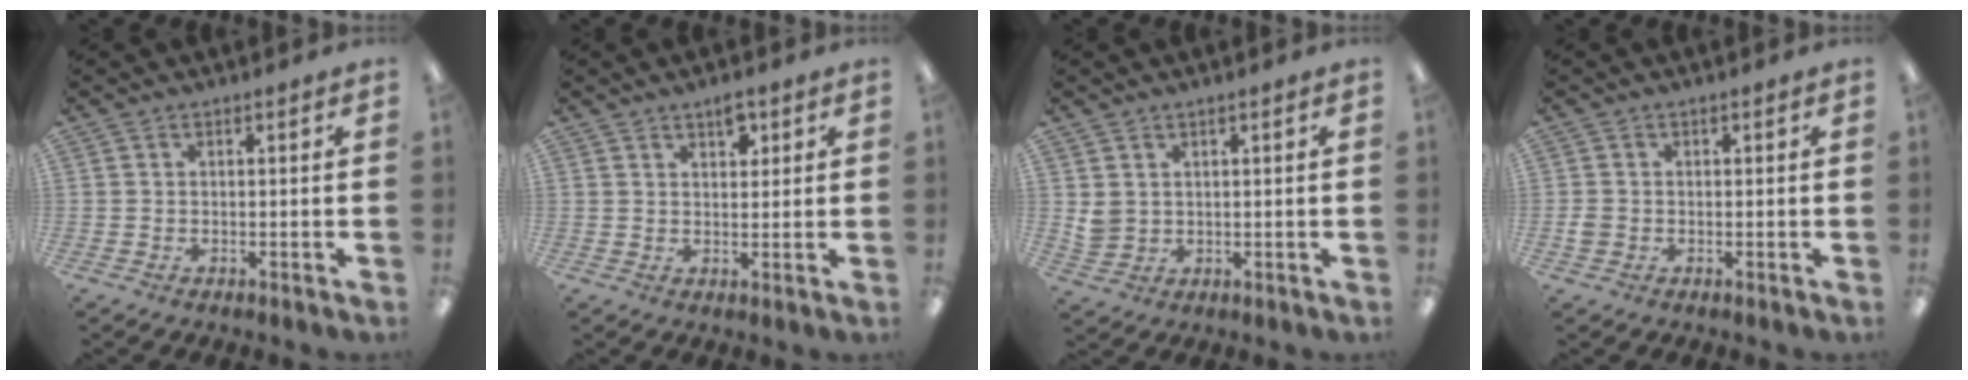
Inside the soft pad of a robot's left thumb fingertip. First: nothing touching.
{"total": 3.8, "force": [2.6, 2.0, 1.9], "torque": [-0.009, -0.012, 0.041]}
{"total": 3.4, "force": [1.9, 2.7, 0.8], "torque": [-0.014, -0.004, 0.035]}
{"total": 1.7, "force": [-0.3, 1.6, 0.7], "torque": [-0.012, 0.004, -0.007]}